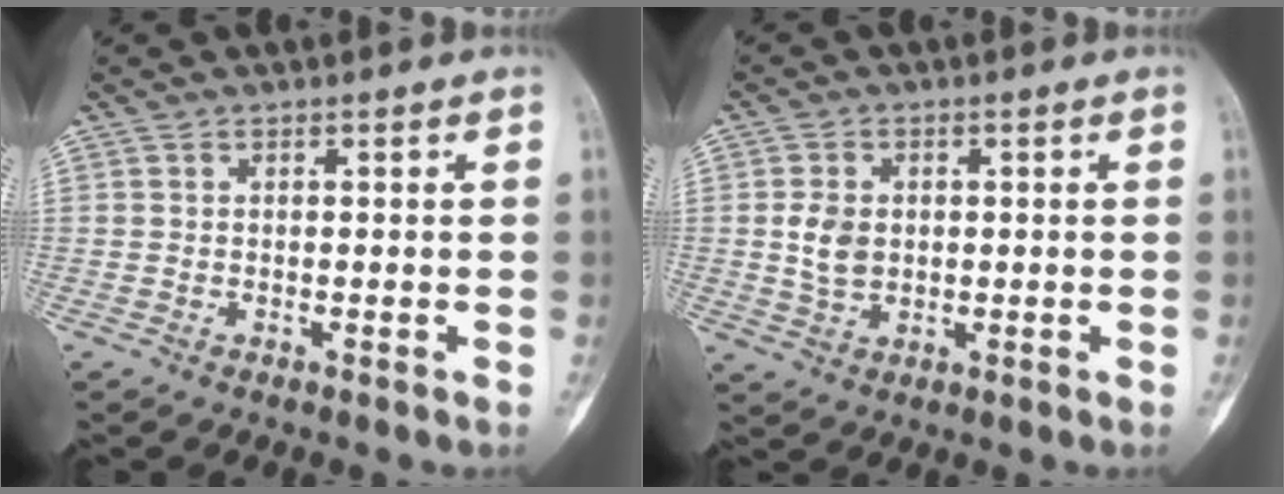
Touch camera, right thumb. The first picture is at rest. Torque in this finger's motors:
{"motor_torque": [0.95, 0.24, 0.21, -0.52, -0.01]}